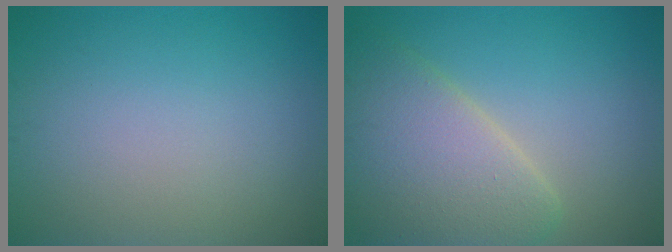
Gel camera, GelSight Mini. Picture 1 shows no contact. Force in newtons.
{"total": 6.7, "press": 6.7, "slide": 0.5}